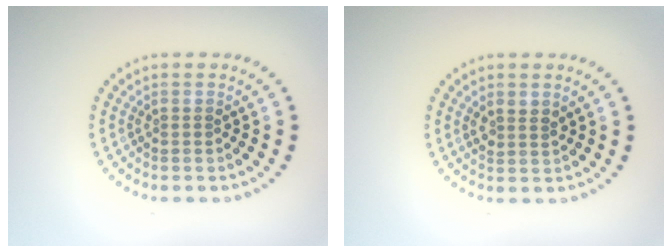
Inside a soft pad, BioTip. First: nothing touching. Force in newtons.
{"total": 1.5, "press": 1.2, "slide": 0.9}